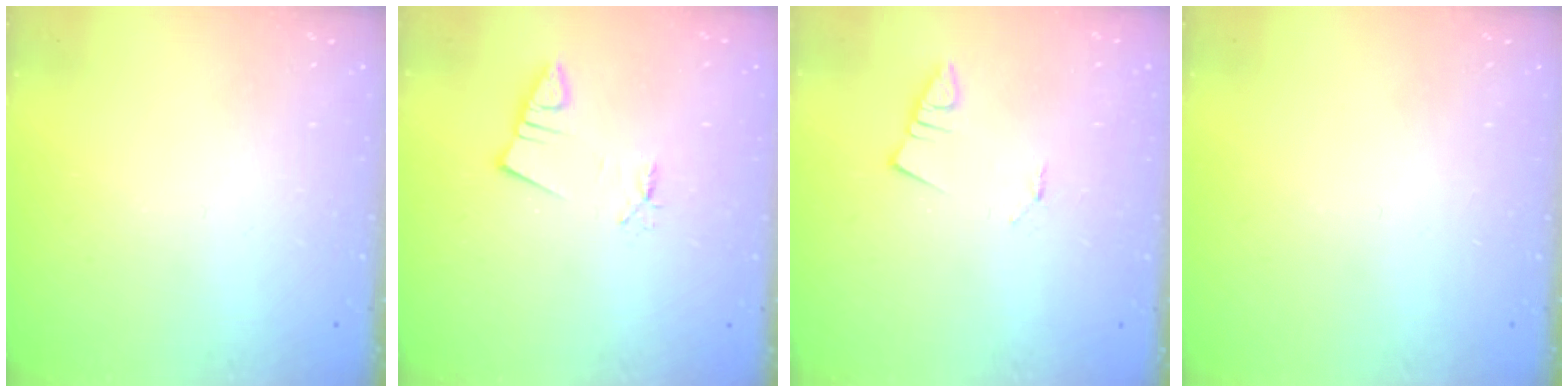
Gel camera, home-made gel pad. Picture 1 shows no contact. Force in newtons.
{"total": 1.8, "press": 1.8, "slide": 0.1}
{"total": 1.3, "press": 1.3, "slide": 0.1}
{"total": 0.0}